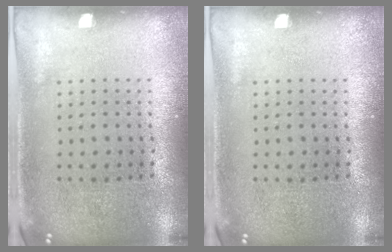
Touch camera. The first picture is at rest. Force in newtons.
{"total": 0.0}